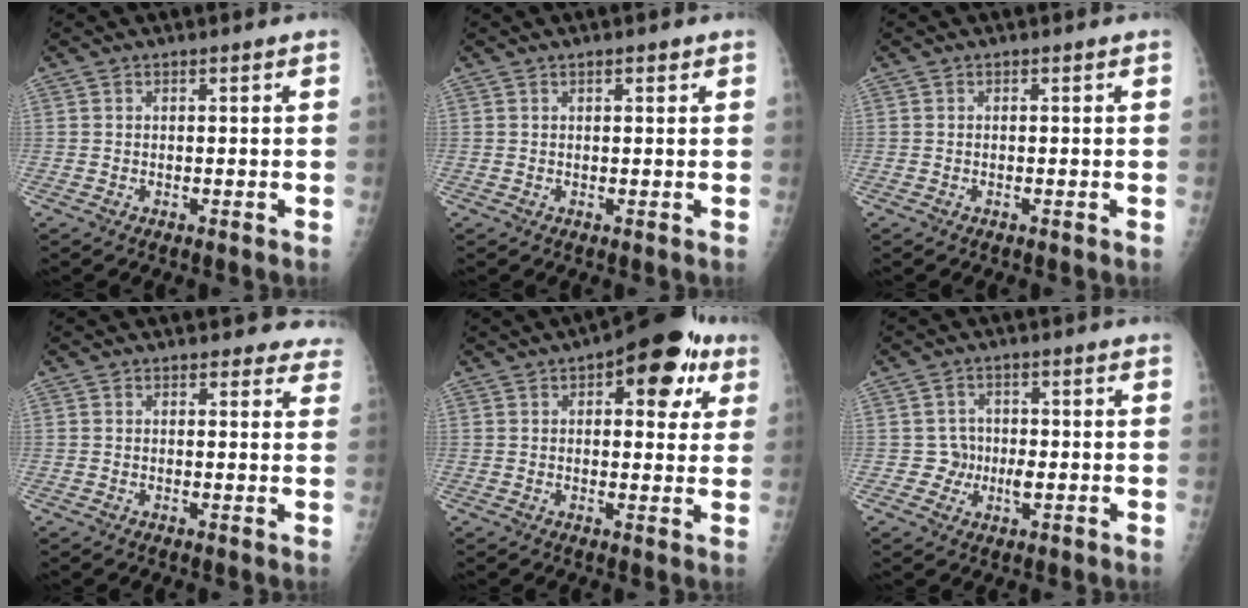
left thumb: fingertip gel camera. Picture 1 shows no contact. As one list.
[{"total": 1.3, "force": [0.8, 0.5, 0.9], "torque": [-0.010, 0.001, 0.012]}, {"total": 0.0}, {"total": 5.1, "force": [4.6, 2.1, 0.6], "torque": [0.037, -0.019, 0.029]}, {"total": 14.0, "force": [6.1, 6.4, 10.8], "torque": [-0.088, 0.000, 0.071]}, {"total": 3.6, "force": [-0.5, 3.3, 1.5], "torque": [0.005, 0.011, -0.007]}]